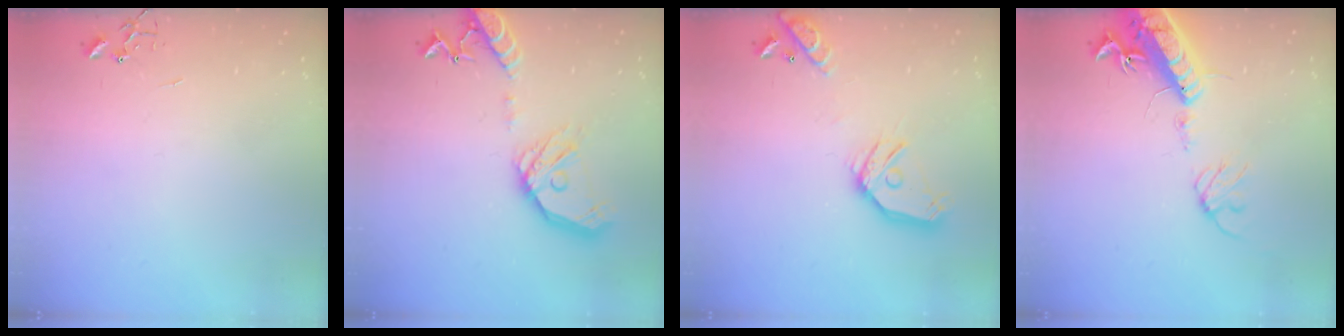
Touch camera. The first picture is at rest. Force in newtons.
{"total": 17.9, "press": 17.7, "slide": 2.6}
{"total": 16.2, "press": 16.0, "slide": 2.5}
{"total": 17.2, "press": 16.7, "slide": 3.9}